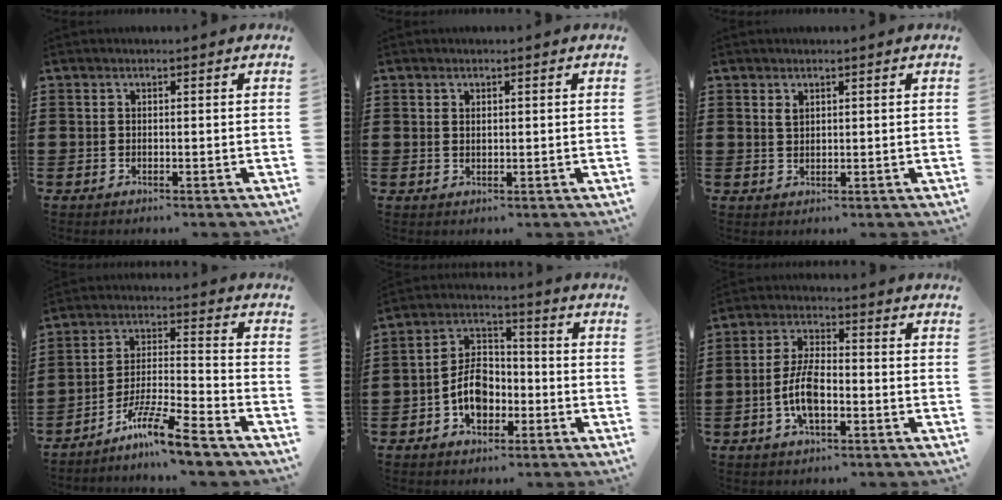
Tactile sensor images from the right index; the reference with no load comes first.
{"total": 0.7, "force": [0.5, 0.3, 0.3], "torque": [-0.008, 0.002, 0.010]}
{"total": 1.1, "force": [0.8, 0.5, 0.7], "torque": [-0.015, 0.003, 0.014]}
{"total": 9.7, "force": [-8.2, 0.1, 5.3], "torque": [-0.098, 0.010, -0.159]}
{"total": 6.9, "force": [-2.3, 4.7, 4.5], "torque": [-0.094, 0.004, -0.047]}
{"total": 6.8, "force": [-2.0, 2.8, 5.8], "torque": [-0.133, -0.001, -0.044]}